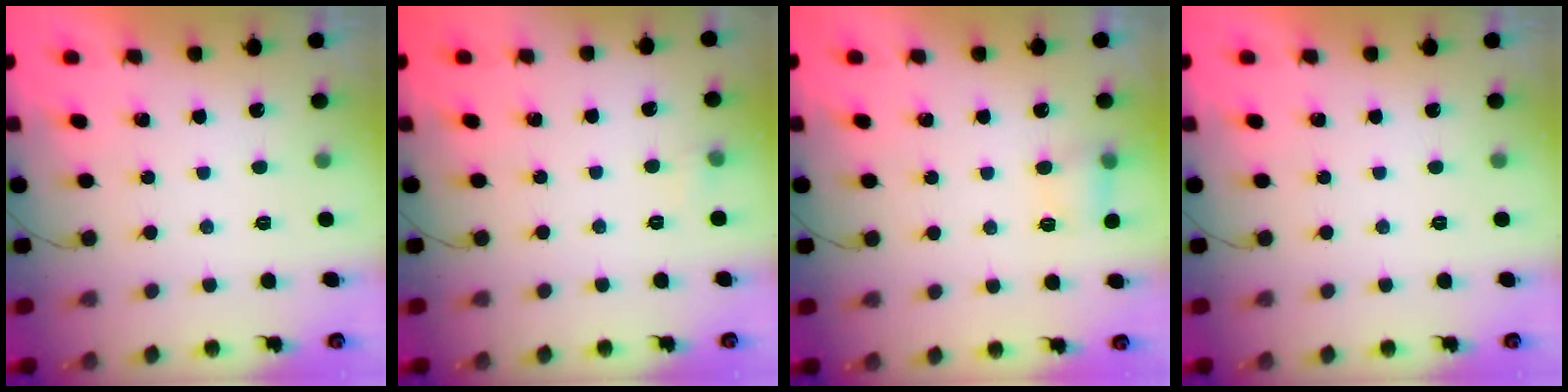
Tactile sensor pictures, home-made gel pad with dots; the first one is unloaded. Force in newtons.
{"total": 3.5, "press": 3.3, "slide": 1.0}
{"total": 5.0, "press": 4.8, "slide": 1.4}
{"total": 0.0}